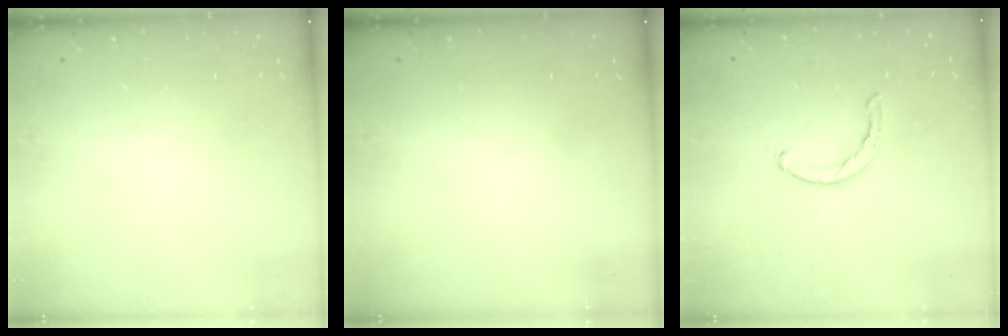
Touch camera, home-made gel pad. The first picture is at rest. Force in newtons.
{"total": 0.0}
{"total": 1.8, "press": 1.8, "slide": 0.4}